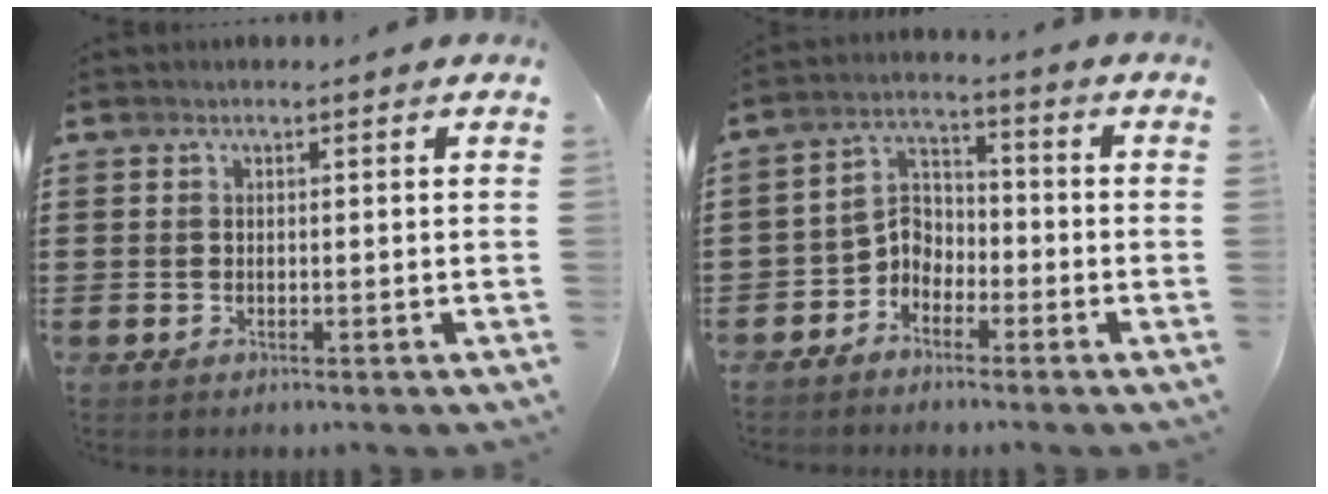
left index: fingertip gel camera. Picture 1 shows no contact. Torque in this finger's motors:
{"motor_torque": [0.12, 0.11, 0.00, 0.01]}